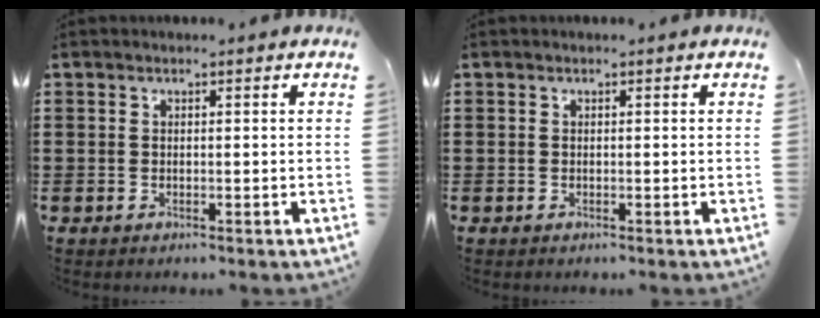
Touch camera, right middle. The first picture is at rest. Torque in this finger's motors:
{"motor_torque": [0.08, -0.07, -0.02, 0.01]}